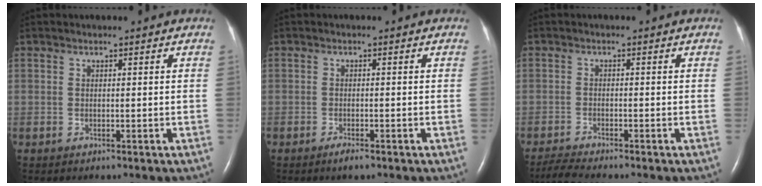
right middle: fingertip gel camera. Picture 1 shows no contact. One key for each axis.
{"total": 1.6, "fx": -1.2, "fy": 0.3, "fz": 1.0, "tx": -0.026, "ty": -0.004, "tz": -0.019}
{"total": 3.7, "fx": -3.5, "fy": -0.6, "fz": 1.2, "tx": -0.030, "ty": -0.018, "tz": -0.062}